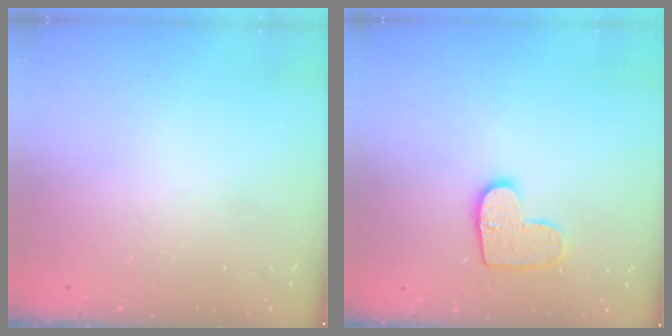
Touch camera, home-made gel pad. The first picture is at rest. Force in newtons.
{"total": 10.0, "press": 10.0, "slide": 0.5}